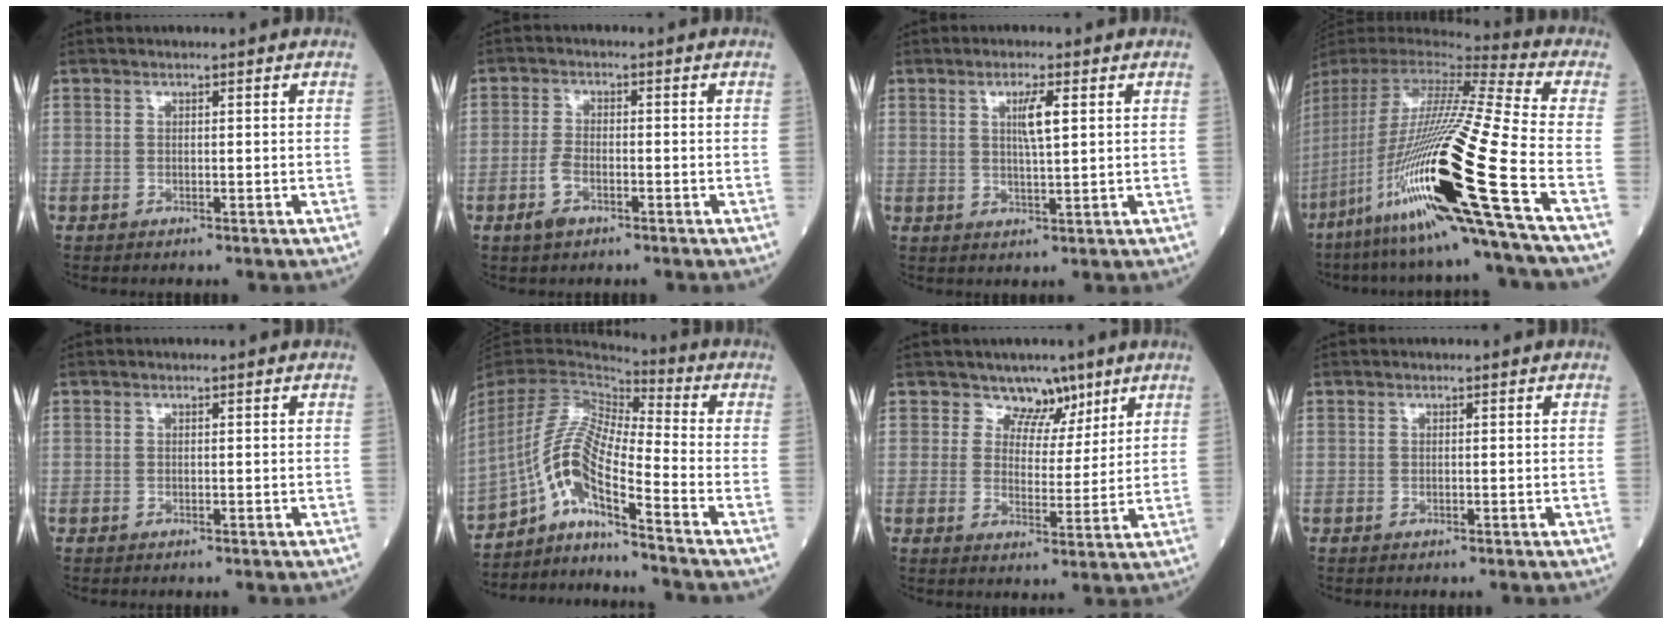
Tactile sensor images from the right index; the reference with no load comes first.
{"total": 3.4, "force": [-1.8, 1.5, 2.5], "torque": [-0.058, 0.001, -0.033]}
{"total": 2.5, "force": [1.1, -0.1, 2.2], "torque": [-0.045, -0.002, 0.022]}
{"total": 30.8, "force": [-12.0, 0.0, 28.4], "torque": [-0.543, -0.057, -0.226]}
{"total": 0.0}
{"total": 11.8, "force": [-7.3, 0.1, 9.2], "torque": [-0.192, 0.008, -0.136]}
{"total": 5.1, "force": [3.8, 3.4, 0.4], "torque": [0.009, -0.008, 0.057]}
{"total": 0.0}